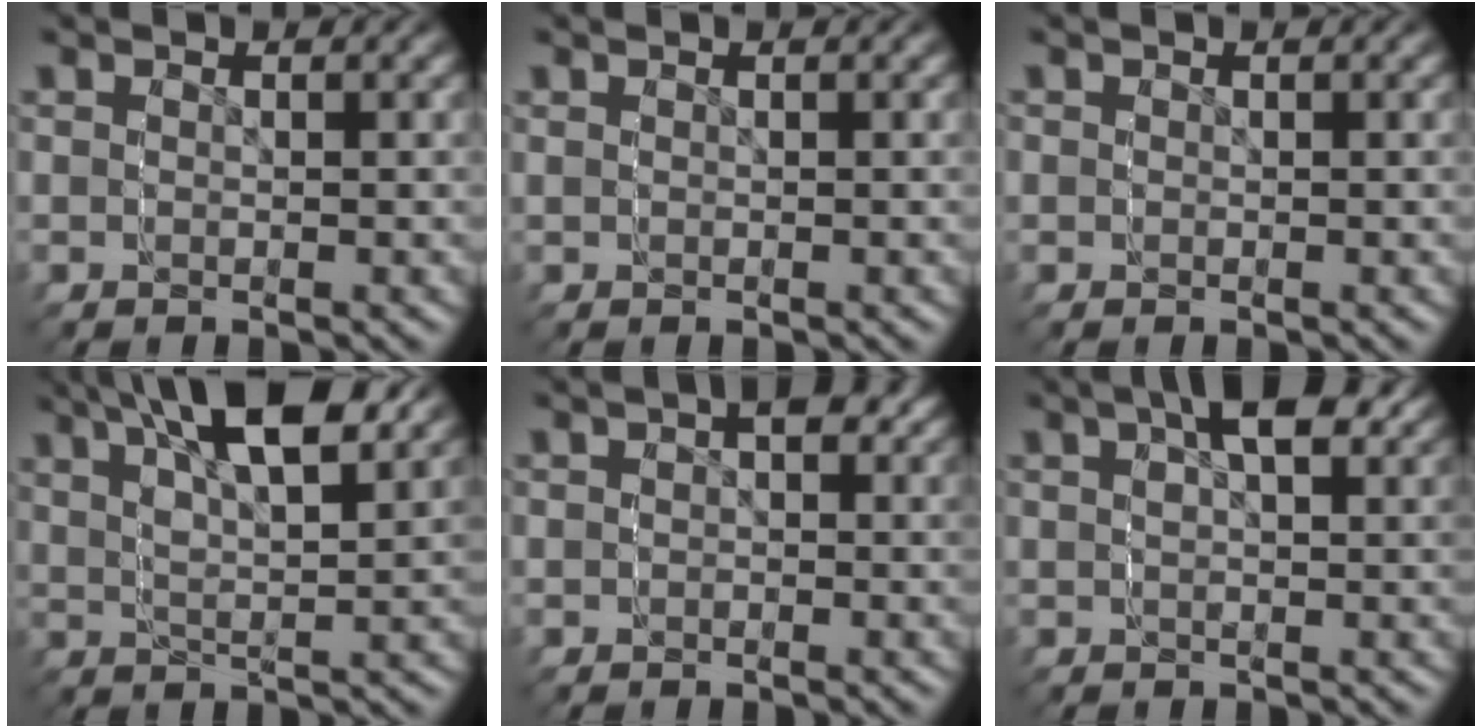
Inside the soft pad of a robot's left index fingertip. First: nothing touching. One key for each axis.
{"total": 0.0}
{"total": 0.7, "fx": 0.1, "fy": 0.7, "fz": 0.0, "tx": 0.000, "ty": -0.004, "tz": 0.002}
{"total": 7.0, "fx": 5.7, "fy": 1.4, "fz": 3.8, "tx": -0.072, "ty": 0.030, "tz": 0.073}
{"total": 2.5, "fx": 0.7, "fy": 1.8, "fz": 1.6, "tx": -0.023, "ty": -0.006, "tz": 0.010}
{"total": 2.4, "fx": 1.4, "fy": 0.8, "fz": 1.7, "tx": -0.020, "ty": 0.012, "tz": 0.015}